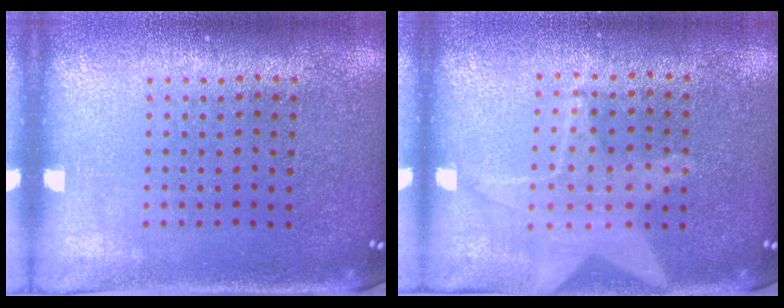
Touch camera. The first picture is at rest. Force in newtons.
{"total": 1.4, "press": 1.4, "slide": 0.3}